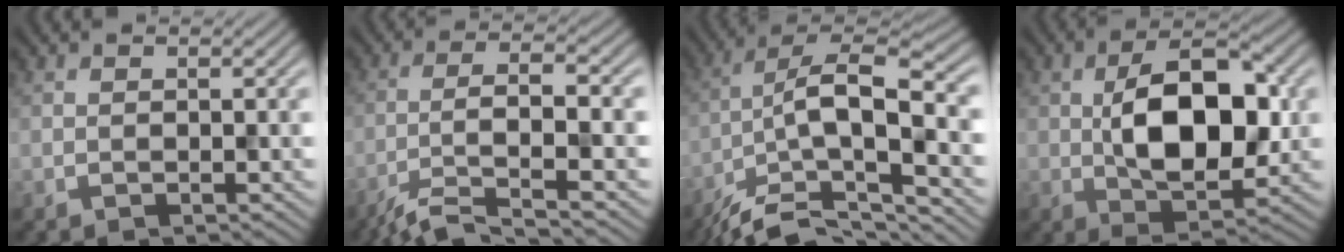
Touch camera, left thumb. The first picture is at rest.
{"total": 8.2, "force": [-5.7, 1.1, 5.8], "torque": [-0.088, 0.013, -0.110]}
{"total": 14.1, "force": [-7.8, 4.1, 11.1], "torque": [-0.206, -0.006, -0.136]}
{"total": 10.9, "force": [0.3, 5.6, 9.4], "torque": [-0.159, 0.005, 0.007]}